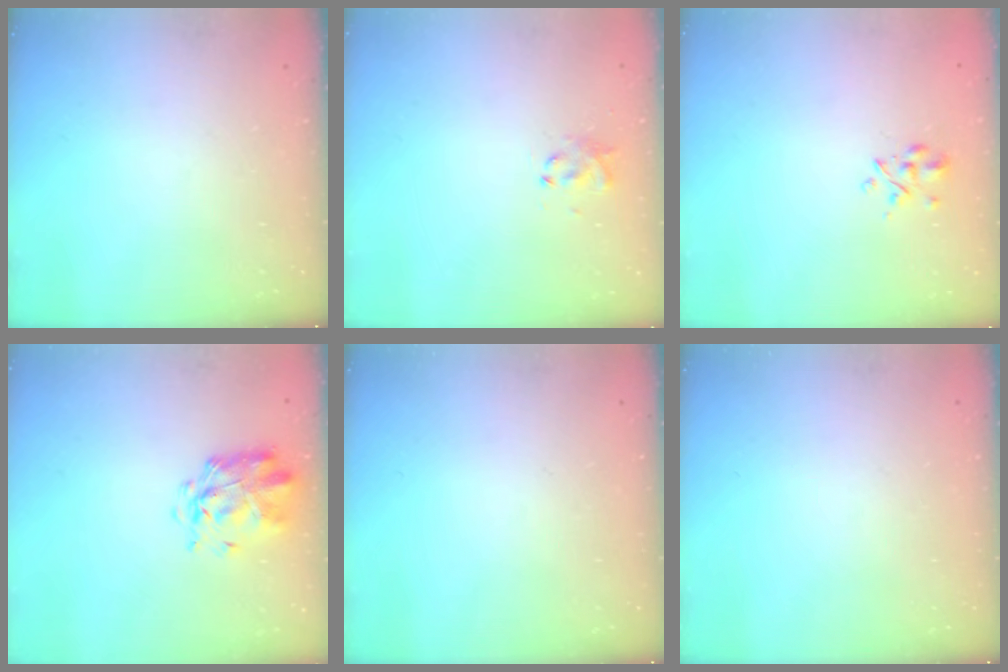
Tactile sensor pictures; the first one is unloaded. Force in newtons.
{"total": 2.8, "press": 2.7, "slide": 0.8}
{"total": 2.6, "press": 2.4, "slide": 1.0}
{"total": 3.0, "press": 2.9, "slide": 0.7}
{"total": 0.0}
{"total": 0.0}